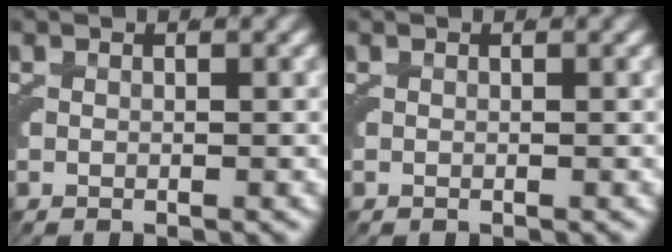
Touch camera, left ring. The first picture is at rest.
{"total": 0.0}